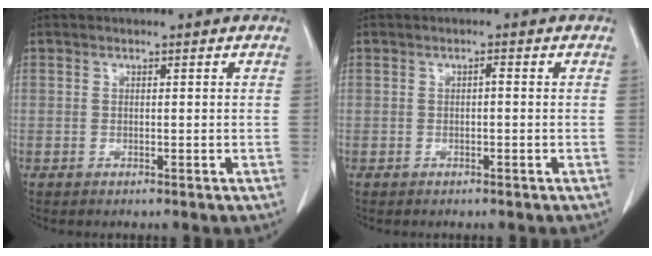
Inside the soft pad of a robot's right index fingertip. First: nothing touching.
{"total": 0.6, "force": [-0.1, 0.2, 0.6], "torque": [-0.010, 0.003, -0.001]}